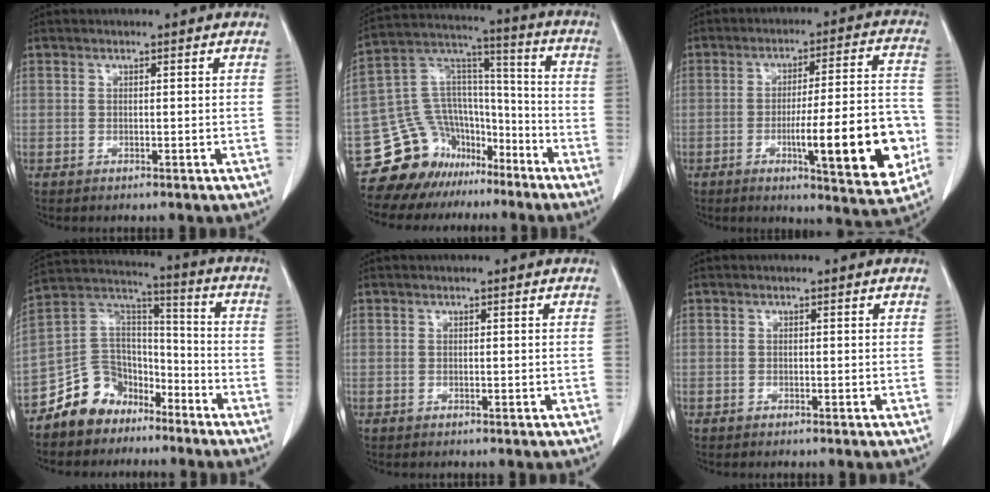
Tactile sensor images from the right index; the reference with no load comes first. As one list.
[{"total": 15.4, "force": [-11.1, 9.9, 4.1], "torque": [-0.083, 0.087, -0.185]}, {"total": 17.0, "force": [-4.8, 2.3, 16.2], "torque": [-0.211, 0.006, -0.060]}, {"total": 11.3, "force": [-7.9, 7.7, 2.5], "torque": [-0.057, 0.058, -0.145]}, {"total": 0.0}, {"total": 0.0}]